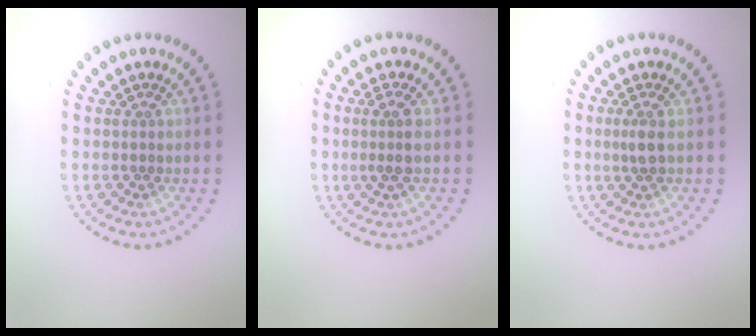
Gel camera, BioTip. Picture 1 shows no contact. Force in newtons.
{"total": 1.8, "press": 1.5, "slide": 1.0}
{"total": 1.5, "press": 1.1, "slide": 1.0}